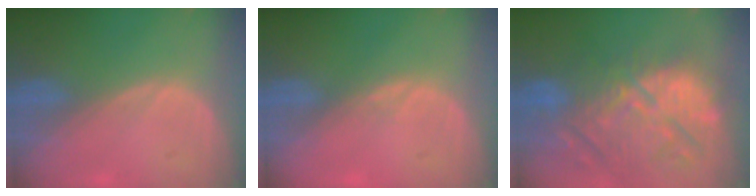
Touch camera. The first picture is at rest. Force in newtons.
{"total": 0.5, "press": 0.5, "slide": 0.1}
{"total": 14.0, "press": 12.5, "slide": 6.2}